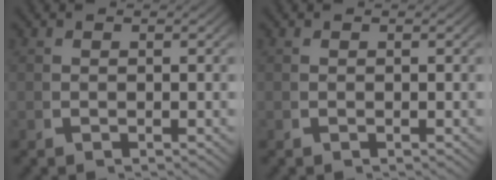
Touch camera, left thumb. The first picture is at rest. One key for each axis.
{"total": 0.0}